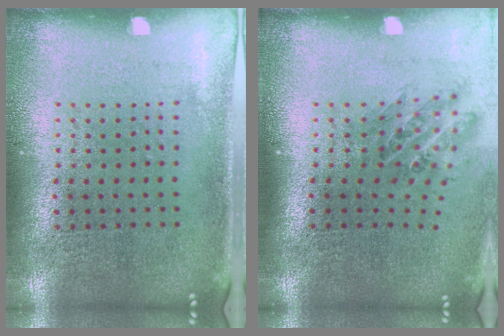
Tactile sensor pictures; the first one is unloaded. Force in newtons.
{"total": 1.1, "press": 1.0, "slide": 0.4}